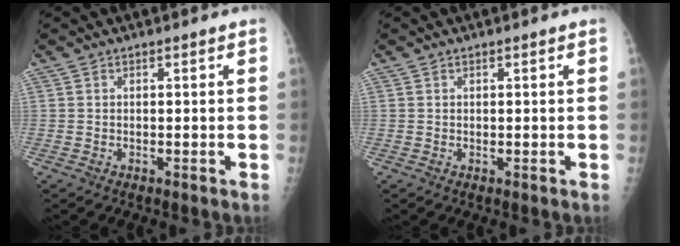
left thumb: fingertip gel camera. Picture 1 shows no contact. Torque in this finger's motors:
{"motor_torque": [-0.01, -0.02, 0.01, -0.01, 0.00]}